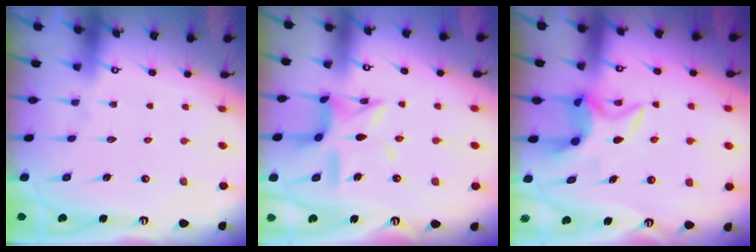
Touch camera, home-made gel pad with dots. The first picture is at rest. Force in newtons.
{"total": 13.4, "press": 13.3, "slide": 1.0}
{"total": 7.1, "press": 7.1, "slide": 0.3}